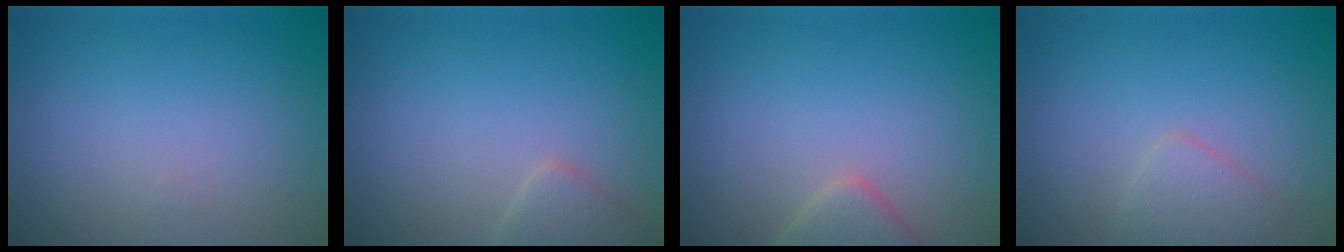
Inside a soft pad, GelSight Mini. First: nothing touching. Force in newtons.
{"total": 1.6, "press": 1.6, "slide": 0.1}
{"total": 2.3, "press": 2.3, "slide": 0.1}
{"total": 1.9, "press": 1.9, "slide": 0.1}